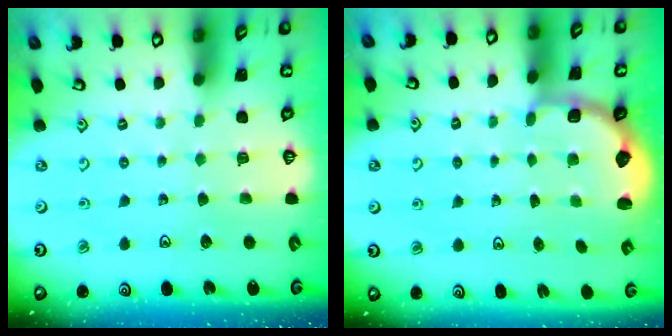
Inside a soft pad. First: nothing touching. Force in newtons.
{"total": 2.8, "press": 2.1, "slide": 1.8}